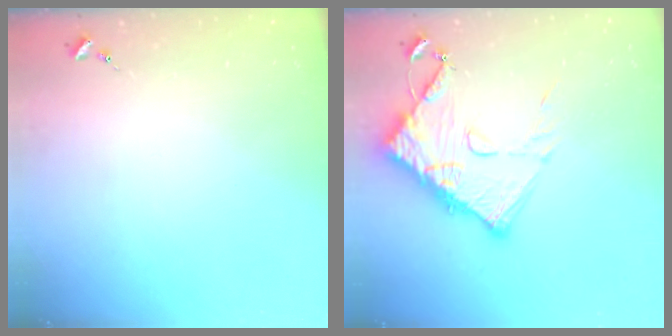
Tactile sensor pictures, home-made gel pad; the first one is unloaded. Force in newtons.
{"total": 14.5, "press": 14.5, "slide": 1.4}